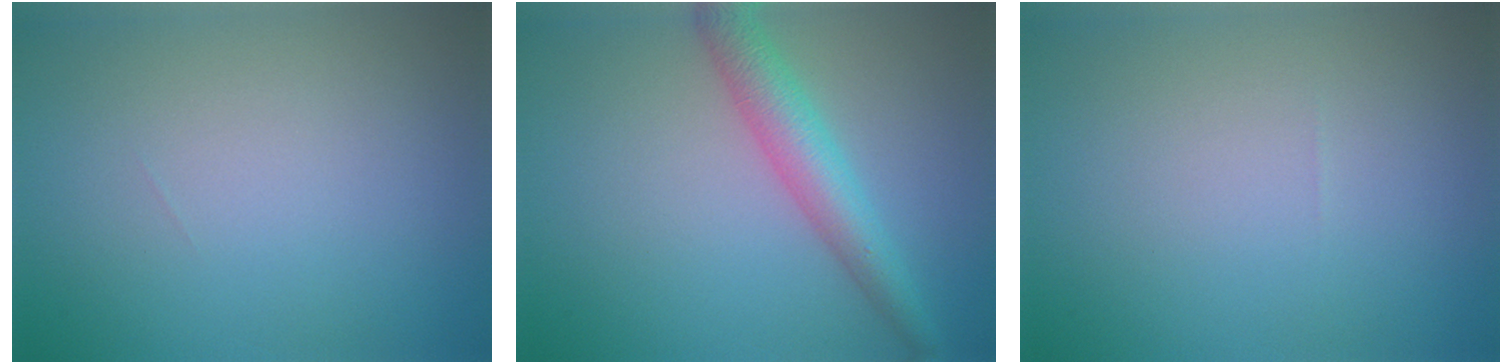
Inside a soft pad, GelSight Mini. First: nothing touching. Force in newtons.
{"total": 4.1, "press": 4.1, "slide": 0.1}
{"total": 0.0}